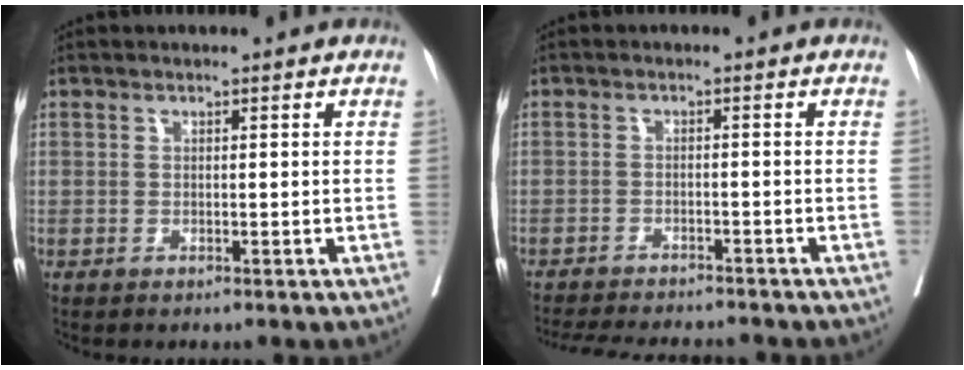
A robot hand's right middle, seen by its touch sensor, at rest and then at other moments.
{"total": 12.0, "force": [-11.0, 2.0, 4.2], "torque": [-0.071, -0.010, -0.149]}